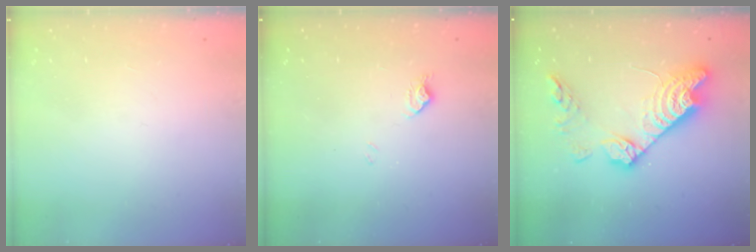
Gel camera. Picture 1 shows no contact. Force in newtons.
{"total": 5.7, "press": 5.7, "slide": 0.7}
{"total": 18.0, "press": 17.9, "slide": 1.5}